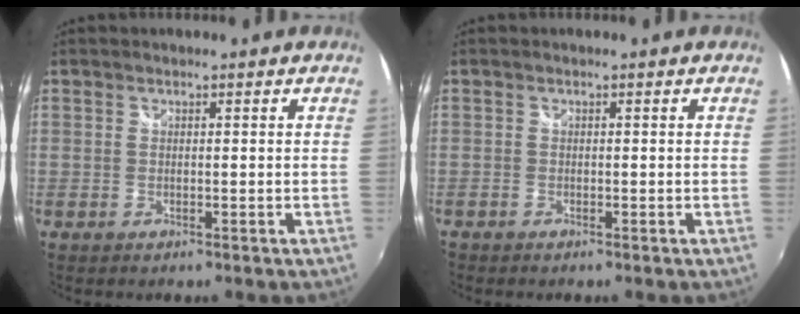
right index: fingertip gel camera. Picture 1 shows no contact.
{"total": 0.8, "force": [-0.6, 0.4, 0.0], "torque": [-0.003, 0.001, -0.014]}